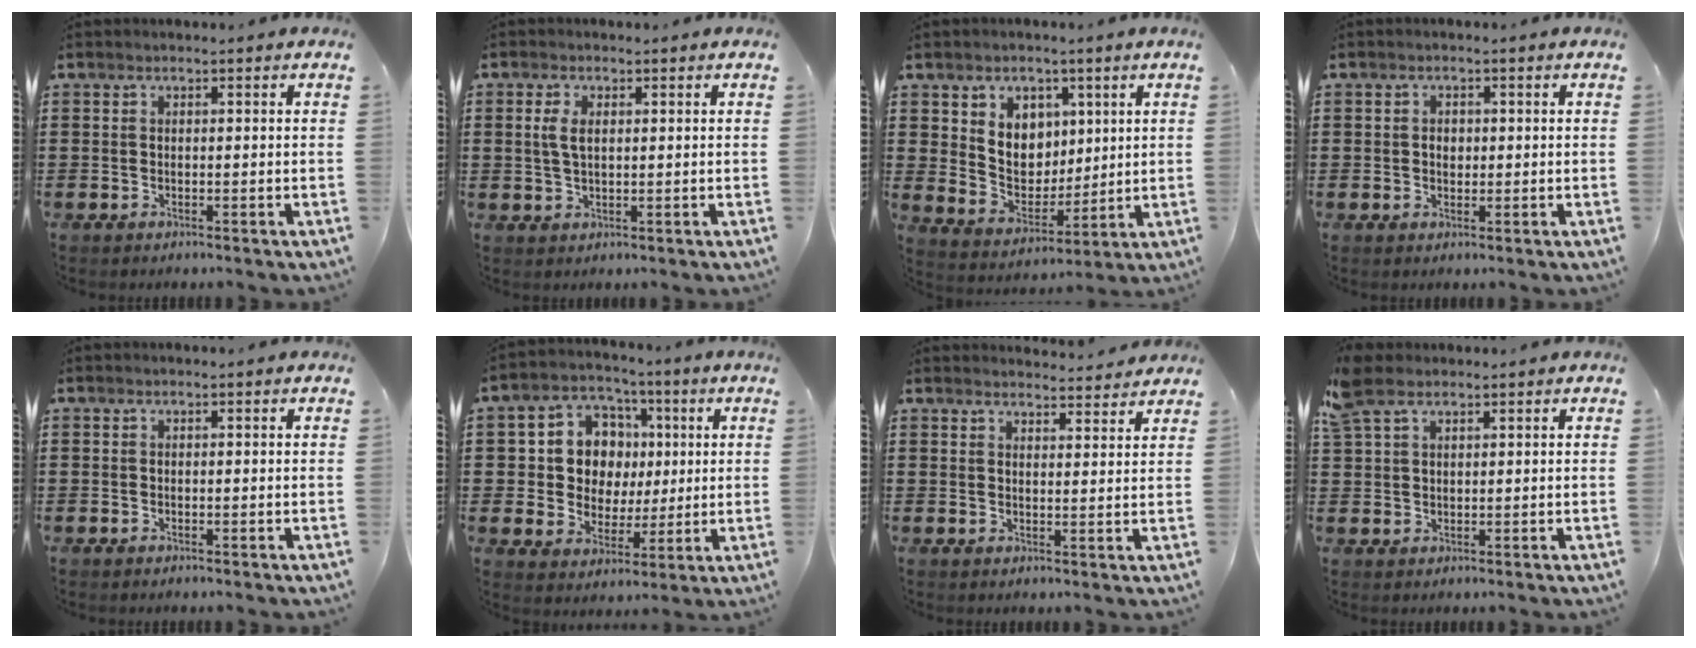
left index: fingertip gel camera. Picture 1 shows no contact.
{"total": 3.2, "force": [0.6, 1.6, 2.7], "torque": [-0.066, 0.006, 0.007]}
{"total": 6.5, "force": [2.6, 5.6, 1.8], "torque": [-0.050, -0.002, 0.047]}
{"total": 1.4, "force": [0.2, 1.1, 0.9], "torque": [-0.021, 0.008, 0.002]}
{"total": 0.0}
{"total": 9.2, "force": [1.5, 8.3, 3.7], "torque": [-0.101, 0.017, 0.033]}
{"total": 3.1, "force": [3.1, 0.3, 0.3], "torque": [-0.008, -0.016, 0.055]}
{"total": 3.9, "force": [2.6, 2.1, 2.0], "torque": [-0.049, 0.008, 0.049]}